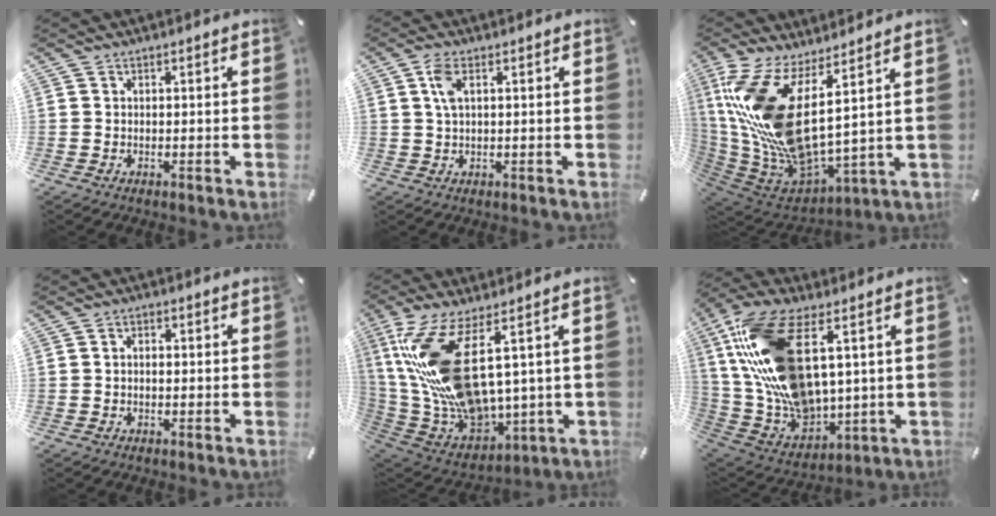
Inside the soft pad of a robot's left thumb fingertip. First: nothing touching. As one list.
[{"total": 4.2, "force": [1.3, 1.6, 3.7], "torque": [-0.086, 0.005, 0.018]}, {"total": 18.1, "force": [5.3, 7.2, 15.7], "torque": [-0.348, -0.069, 0.098]}, {"total": 1.3, "force": [-0.4, 0.9, 0.8], "torque": [-0.018, 0.003, -0.009]}, {"total": 21.2, "force": [6.5, 10.3, 17.3], "torque": [-0.376, -0.042, 0.118]}, {"total": 21.1, "force": [7.0, 12.0, 15.9], "torque": [-0.345, -0.031, 0.127]}]